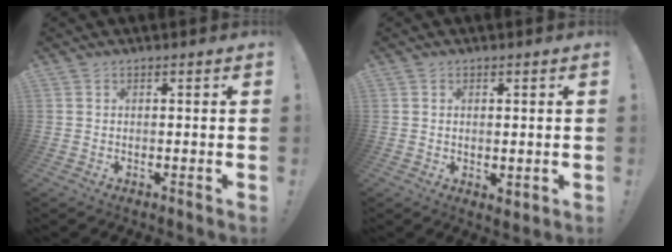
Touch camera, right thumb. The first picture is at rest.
{"total": 1.6, "force": [0.3, 1.0, 1.3], "torque": [-0.015, -0.001, 0.007]}